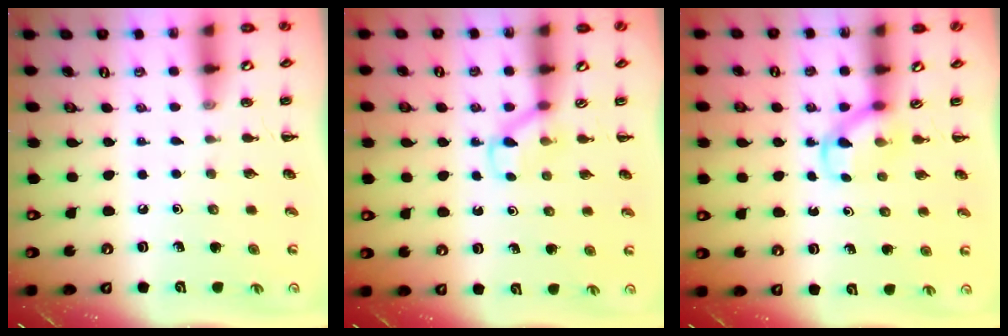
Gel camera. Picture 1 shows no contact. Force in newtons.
{"total": 3.7, "press": 3.6, "slide": 1.0}
{"total": 3.6, "press": 3.3, "slide": 1.4}